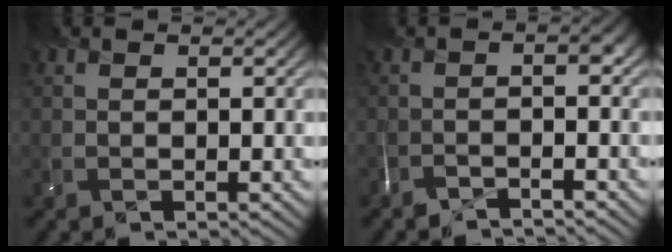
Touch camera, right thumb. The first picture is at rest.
{"total": 2.8, "force": [-2.8, -0.4, 0.3], "torque": [0.012, -0.001, -0.056]}